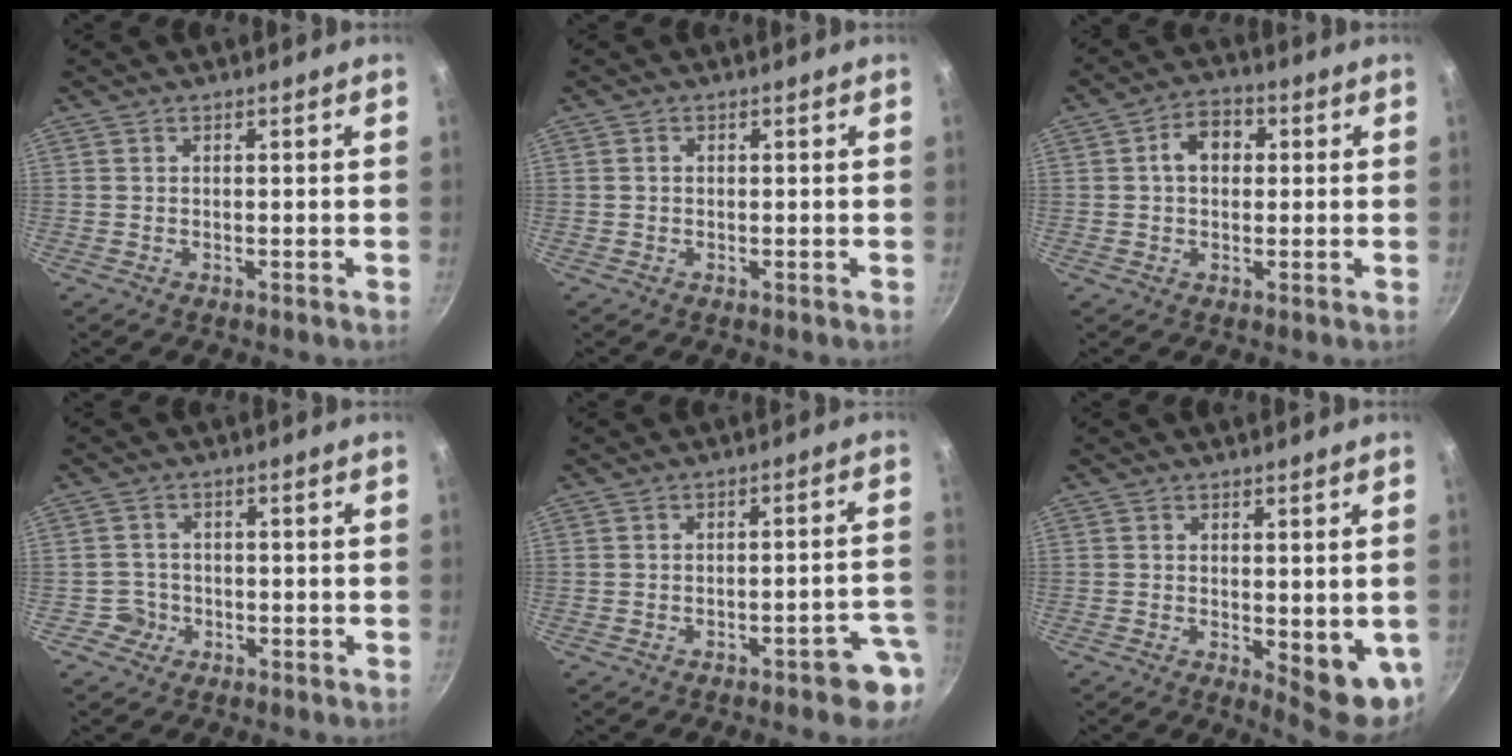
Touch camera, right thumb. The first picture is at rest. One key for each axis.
{"total": 0.6, "fx": 0.0, "fy": 0.5, "fz": 0.2, "tx": -0.004, "ty": 0.003, "tz": 0.000}
{"total": 6.6, "fx": 1.1, "fy": 4.9, "fz": 4.4, "tx": -0.042, "ty": 0.015, "tz": 0.008}
{"total": 2.9, "fx": -1.1, "fy": 2.7, "fz": 0.0, "tx": 0.022, "ty": 0.017, "tz": -0.017}
{"total": 6.1, "fx": -3.2, "fy": 2.1, "fz": 4.8, "tx": -0.028, "ty": 0.039, "tz": -0.029}
{"total": 8.7, "fx": -0.8, "fy": 3.2, "fz": 8.0, "tx": -0.079, "ty": -0.011, "tz": -0.002}